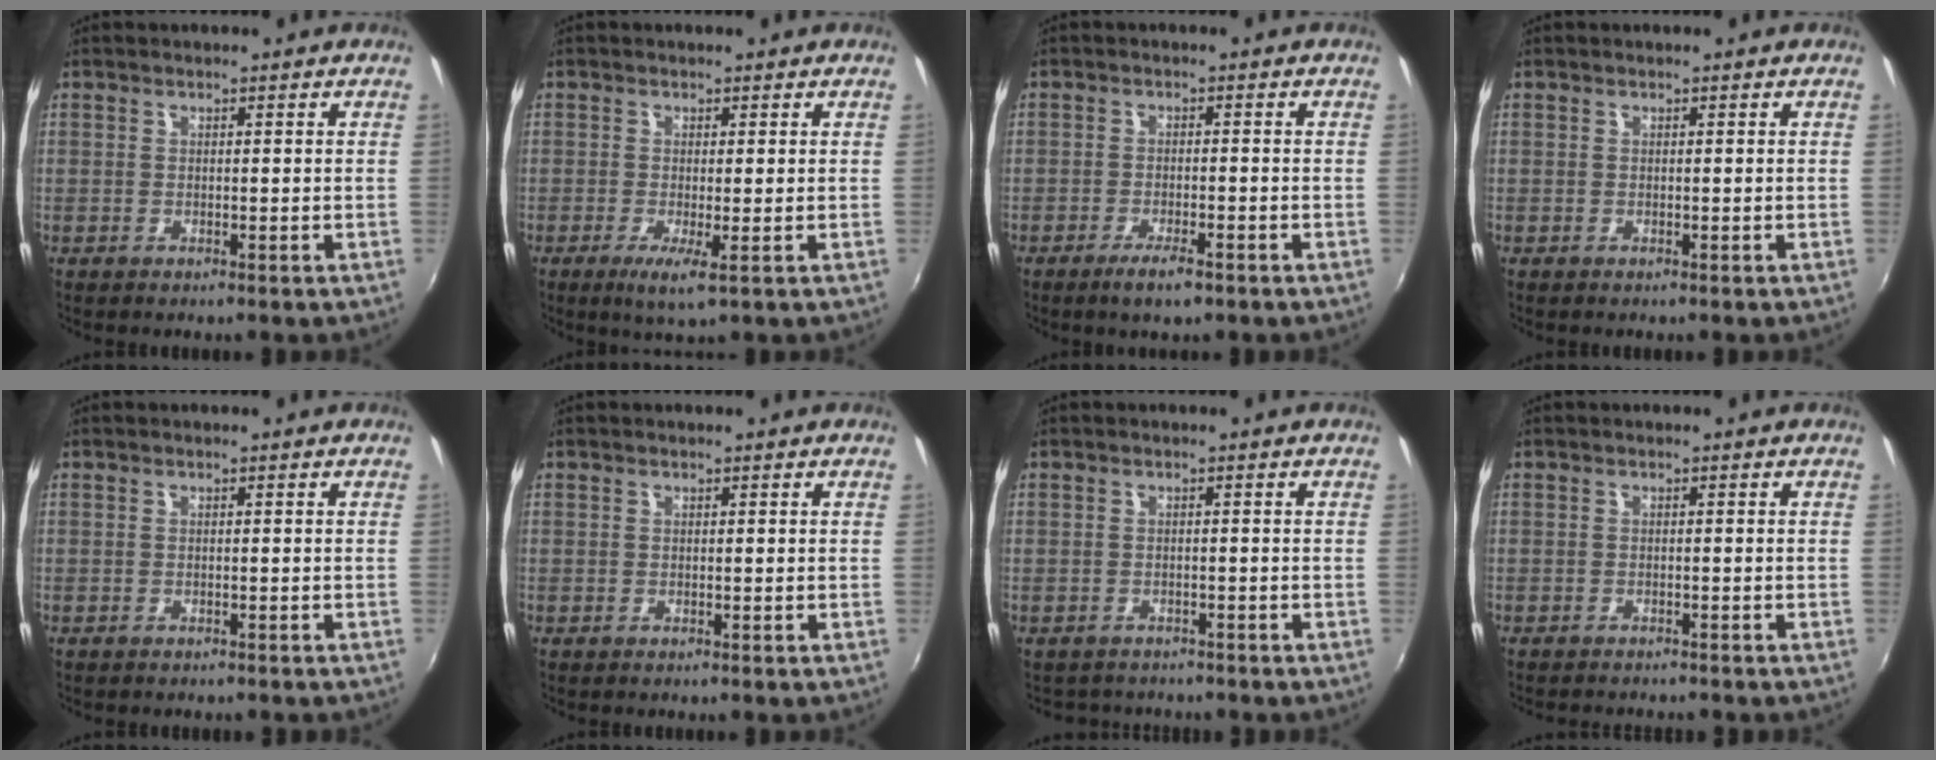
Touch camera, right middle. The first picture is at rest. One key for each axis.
{"total": 3.3, "fx": -1.1, "fy": 0.1, "fz": 3.1, "tx": -0.065, "ty": -0.015, "tz": -0.020}
{"total": 4.0, "fx": -2.7, "fy": 0.8, "fz": 2.8, "tx": -0.066, "ty": -0.010, "tz": -0.050}
{"total": 0.0}
{"total": 1.0, "fx": -0.9, "fy": 0.4, "fz": 0.2, "tx": -0.008, "ty": -0.005, "tz": -0.012}
{"total": 0.0}
{"total": 3.1, "fx": -2.8, "fy": 1.5, "fz": 0.1, "tx": -0.012, "ty": -0.009, "tz": -0.043}
{"total": 3.4, "fx": -3.2, "fy": 0.5, "fz": 1.0, "tx": -0.028, "ty": -0.014, "tz": -0.049}